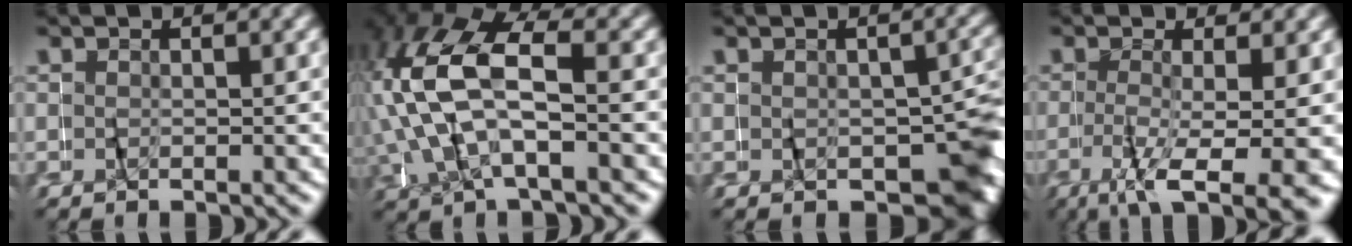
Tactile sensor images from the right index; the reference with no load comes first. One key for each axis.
{"total": 8.0, "fx": 0.8, "fy": 4.6, "fz": 6.5, "tx": -0.160, "ty": -0.011, "tz": 0.017}
{"total": 7.9, "fx": -1.8, "fy": 5.3, "fz": 5.5, "tx": -0.058, "ty": -0.011, "tz": -0.020}
{"total": 7.9, "fx": -5.5, "fy": 1.6, "fz": 5.5, "tx": -0.099, "ty": -0.028, "tz": -0.071}